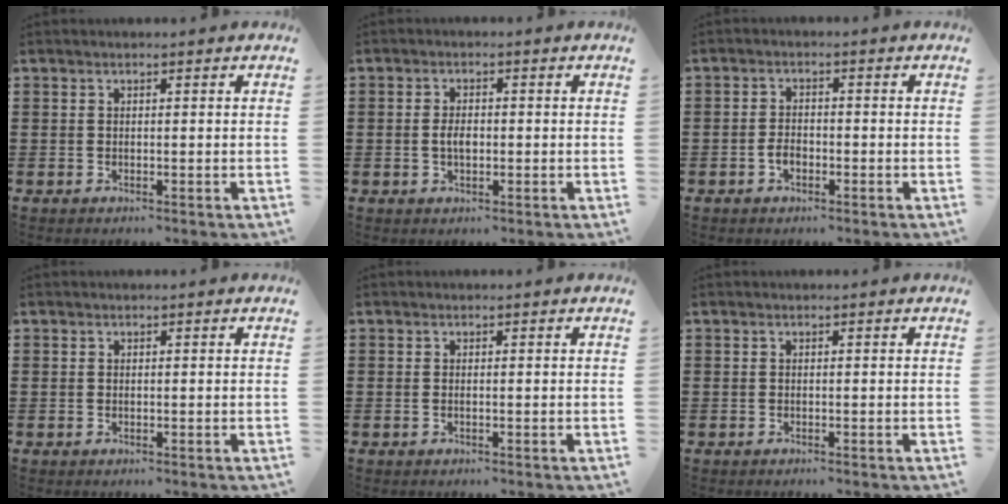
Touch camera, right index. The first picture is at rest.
{"total": 2.6, "force": [-0.2, 1.2, 2.3], "torque": [-0.053, -0.002, -0.007]}
{"total": 2.1, "force": [-0.9, 1.1, 1.6], "torque": [-0.032, 0.002, -0.018]}
{"total": 0.0}
{"total": 0.0}
{"total": 0.0}